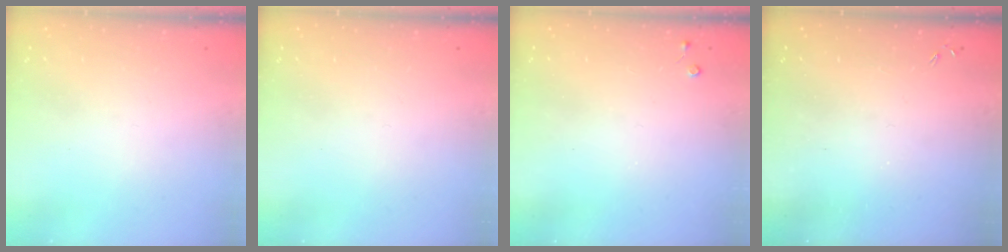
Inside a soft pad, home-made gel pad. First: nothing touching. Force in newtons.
{"total": 0.0}
{"total": 2.7, "press": 2.7, "slide": 0.4}
{"total": 0.0}